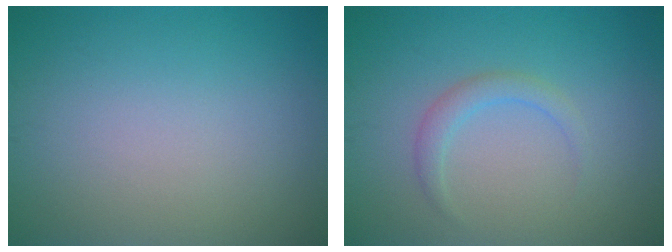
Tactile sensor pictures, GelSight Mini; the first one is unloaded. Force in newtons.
{"total": 1.7, "press": 1.7, "slide": 0.1}